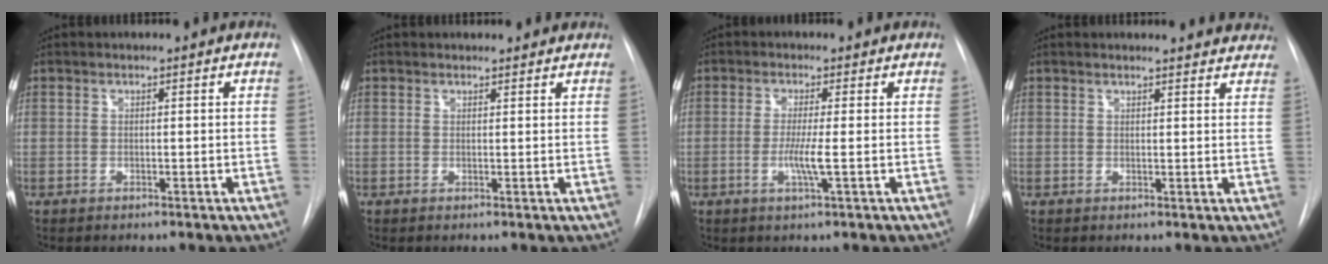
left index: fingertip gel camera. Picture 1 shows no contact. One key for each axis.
{"total": 2.5, "fx": 2.3, "fy": 1.1, "fz": 0.3, "tx": 0.000, "ty": 0.006, "tz": 0.017}
{"total": 3.5, "fx": -1.3, "fy": -0.4, "fz": 3.2, "tx": -0.067, "ty": -0.011, "tz": -0.025}
{"total": 9.1, "fx": 8.8, "fy": 2.0, "fz": 1.5, "tx": 0.011, "ty": -0.011, "tz": 0.066}